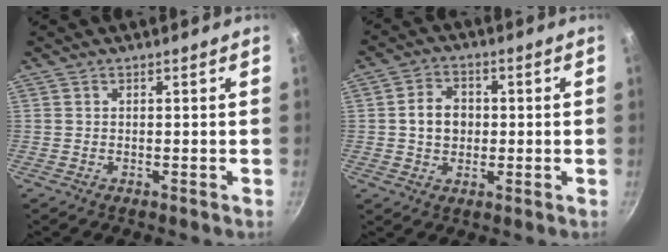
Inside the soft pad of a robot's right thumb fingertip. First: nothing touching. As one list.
[{"total": 6.4, "force": [0.1, 5.2, 3.7], "torque": [-0.041, 0.012, -0.003]}]